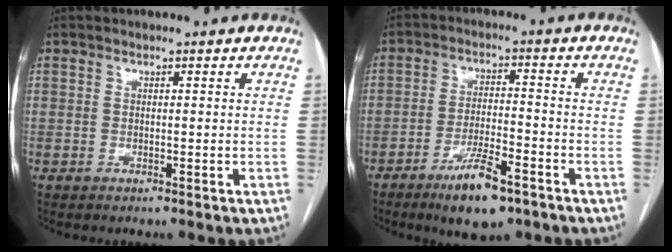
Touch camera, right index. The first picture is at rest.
{"total": 8.8, "force": [-5.7, 1.8, 6.5], "torque": [-0.119, -0.012, -0.093]}